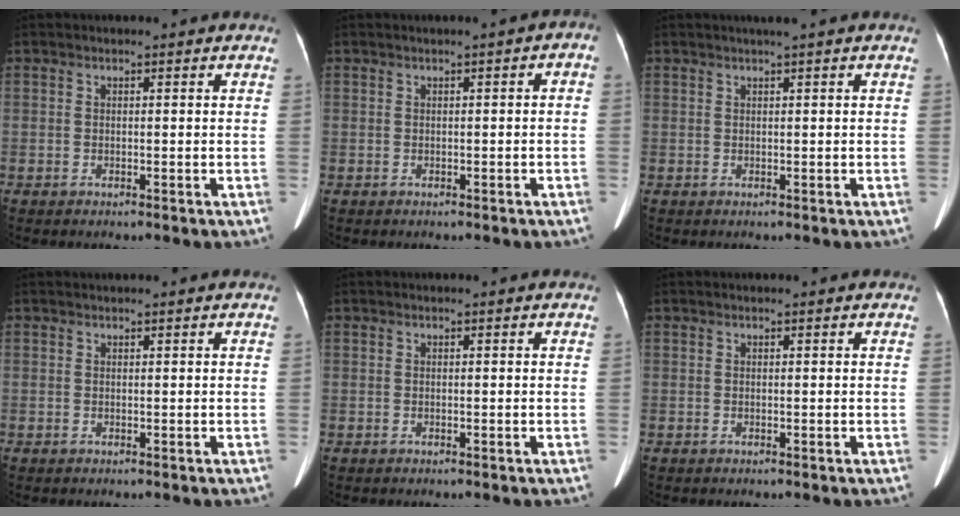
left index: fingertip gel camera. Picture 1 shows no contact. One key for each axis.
{"total": 1.4, "fx": -0.2, "fy": 0.6, "fz": 1.2, "tx": -0.010, "ty": 0.011, "tz": -0.004}
{"total": 1.2, "fx": 0.8, "fy": -0.3, "fz": 0.8, "tx": -0.015, "ty": 0.003, "tz": 0.018}
{"total": 0.7, "fx": 0.6, "fy": 0.2, "fz": 0.2, "tx": -0.007, "ty": 0.017, "tz": 0.012}
{"total": 0.0}
{"total": 0.8, "fx": 0.6, "fy": 0.2, "fz": 0.3, "tx": -0.006, "ty": 0.014, "tz": 0.003}